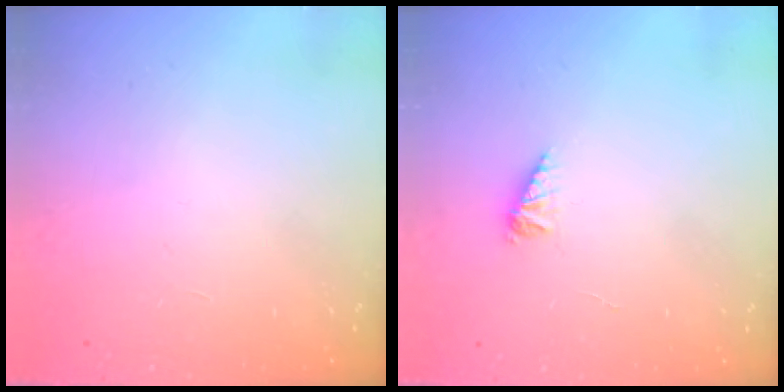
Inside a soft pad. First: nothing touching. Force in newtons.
{"total": 2.4, "press": 2.4, "slide": 0.3}